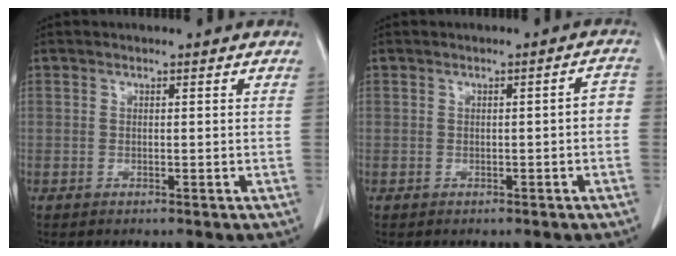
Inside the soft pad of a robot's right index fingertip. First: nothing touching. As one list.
[{"total": 2.1, "force": [-0.5, 0.5, 2.0], "torque": [-0.017, 0.009, -0.006]}]